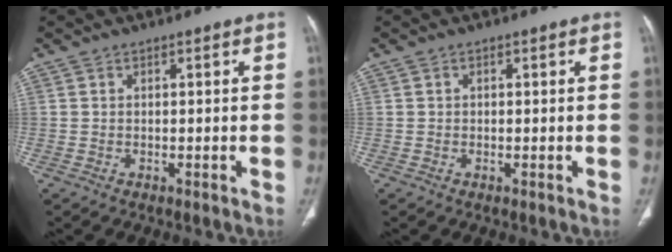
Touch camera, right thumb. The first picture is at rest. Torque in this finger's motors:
{"motor_torque": [0.16, -0.09, -0.18, 0.05, 0.02]}